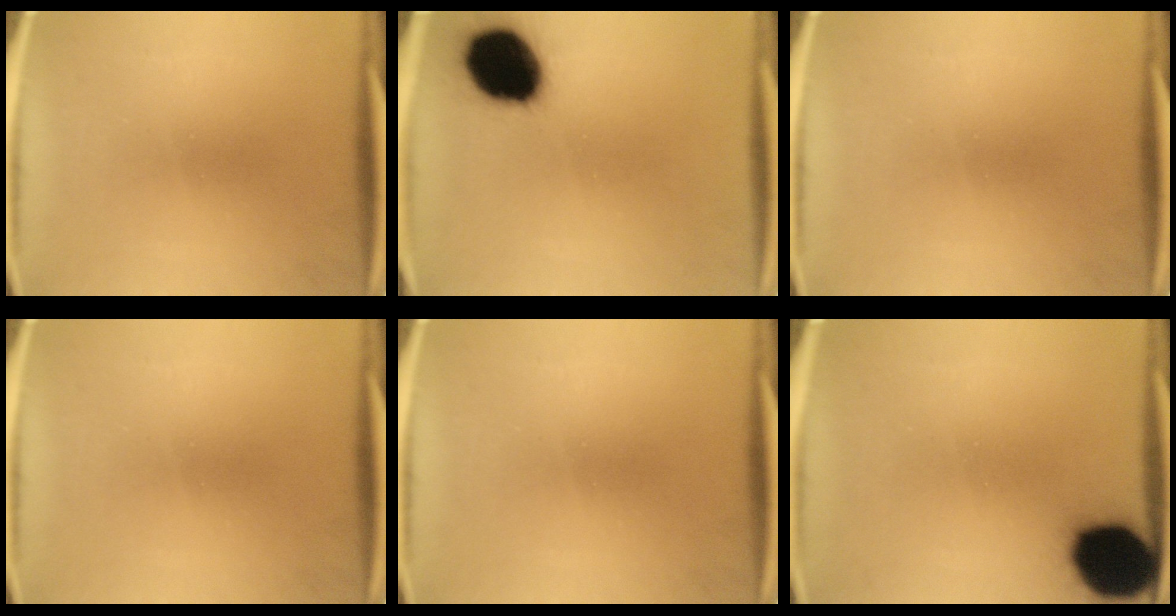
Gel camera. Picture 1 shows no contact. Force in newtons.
{"total": 18.1}
{"total": 0.0}
{"total": 0.0}
{"total": 0.0}
{"total": 17.4}